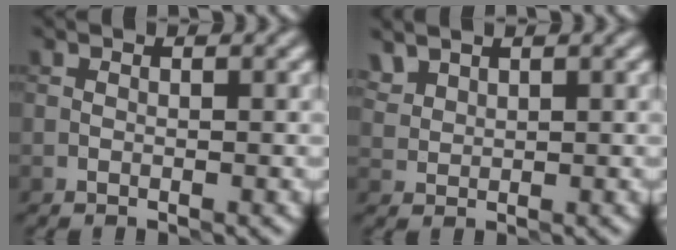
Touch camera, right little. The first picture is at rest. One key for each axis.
{"total": 1.7, "fx": 1.5, "fy": 0.7, "fz": 0.3, "tx": -0.012, "ty": 0.006, "tz": 0.040}